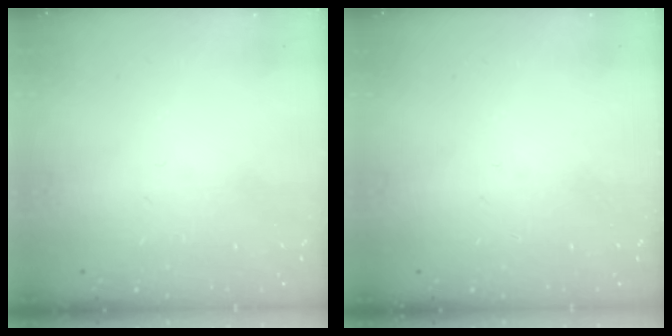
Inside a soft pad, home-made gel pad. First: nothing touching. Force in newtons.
{"total": 0.0}